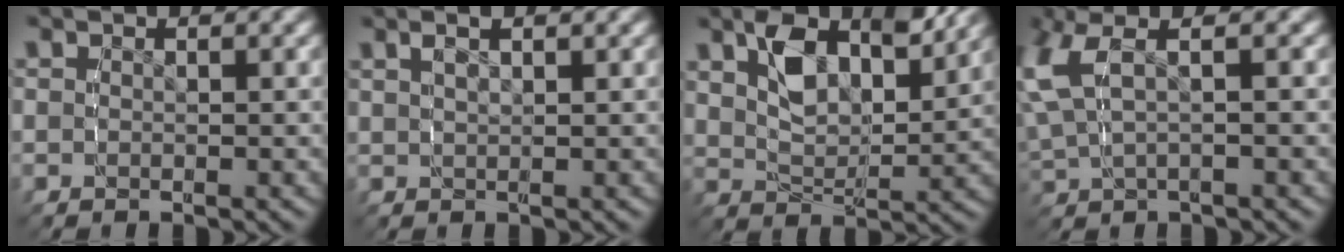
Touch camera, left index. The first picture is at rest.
{"total": 1.9, "force": [1.2, 0.4, 1.5], "torque": [-0.020, 0.005, 0.027]}
{"total": 5.9, "force": [3.1, 2.4, 4.4], "torque": [-0.082, -0.006, 0.056]}
{"total": 6.5, "force": [1.9, 3.8, 4.9], "torque": [-0.110, 0.019, 0.027]}